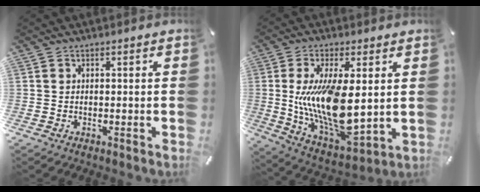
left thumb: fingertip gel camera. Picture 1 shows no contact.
{"total": 17.3, "force": [2.6, 7.5, 15.4], "torque": [-0.306, -0.038, 0.050]}